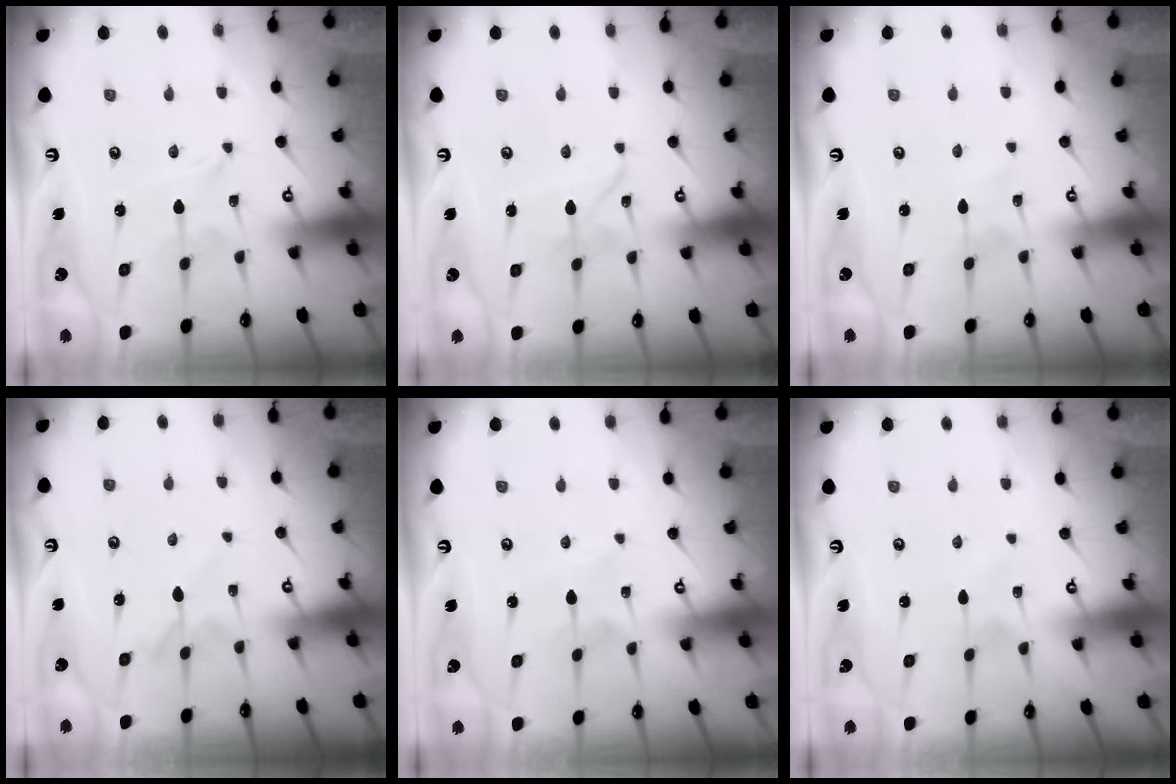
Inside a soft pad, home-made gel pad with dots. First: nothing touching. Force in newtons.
{"total": 2.5, "press": 2.4, "slide": 0.3}
{"total": 1.0, "press": 1.0, "slide": 0.1}
{"total": 5.3, "press": 5.3, "slide": 0.5}
{"total": 2.2, "press": 2.2, "slide": 0.3}
{"total": 2.8, "press": 2.8, "slide": 0.3}